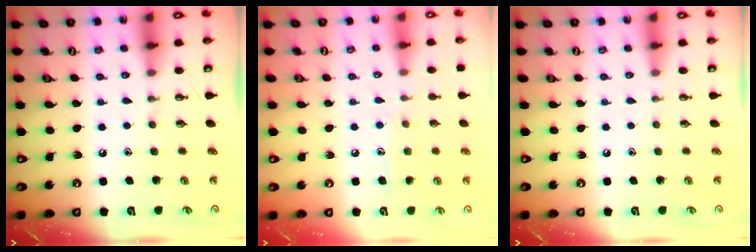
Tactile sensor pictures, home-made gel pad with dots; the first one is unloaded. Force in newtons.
{"total": 6.8, "press": 6.7, "slide": 0.7}
{"total": 0.0}